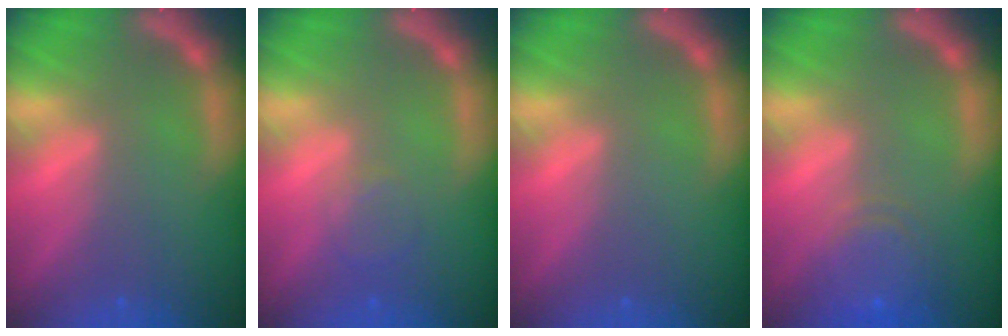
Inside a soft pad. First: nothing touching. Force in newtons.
{"total": 2.0}
{"total": 0.0}
{"total": 5.1}